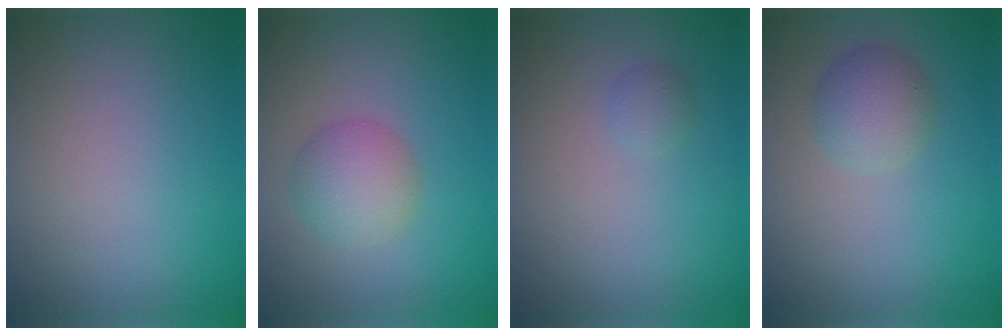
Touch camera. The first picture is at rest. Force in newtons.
{"total": 3.3, "press": 3.3, "slide": 0.0}
{"total": 0.9, "press": 0.9, "slide": 0.0}
{"total": 2.9, "press": 2.9, "slide": 0.0}